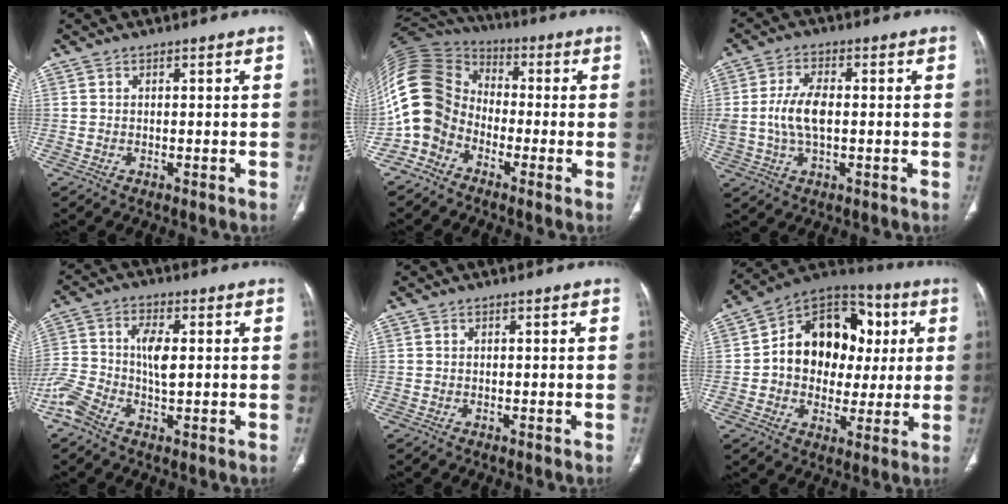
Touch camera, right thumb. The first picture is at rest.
{"total": 14.7, "force": [-5.3, 11.7, 7.1], "torque": [-0.143, 0.064, -0.118]}
{"total": 7.8, "force": [0.0, 4.1, 6.7], "torque": [-0.141, 0.007, 0.000]}
{"total": 9.2, "force": [-1.2, 4.6, 7.9], "torque": [-0.179, 0.022, -0.025]}
{"total": 0.0}
{"total": 19.1, "force": [2.4, 14.8, 11.9], "torque": [-0.124, 0.027, 0.035]}